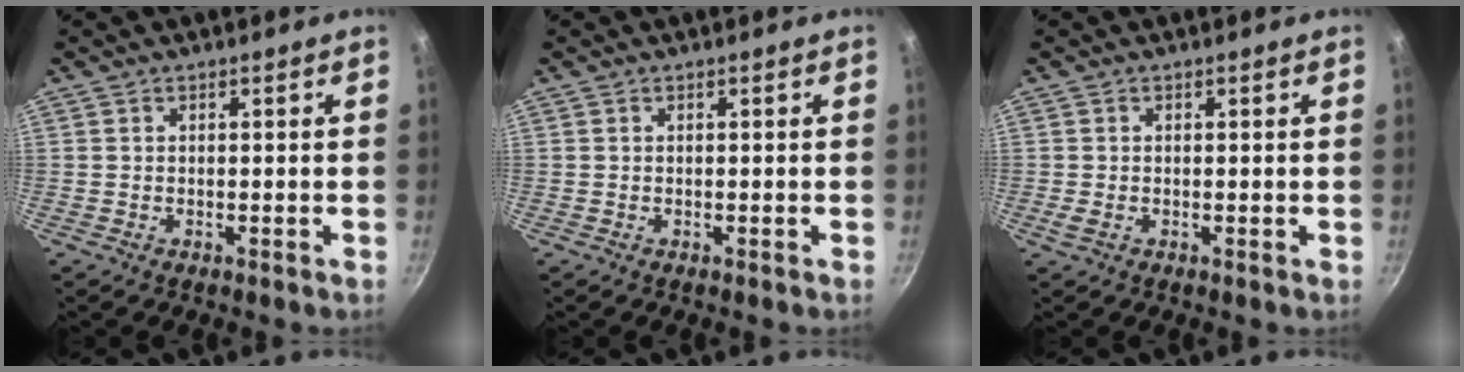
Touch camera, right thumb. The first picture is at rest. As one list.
[{"total": 0.0}, {"total": 1.2, "force": [-0.2, 0.7, 0.9], "torque": [-0.017, -0.001, -0.004]}]